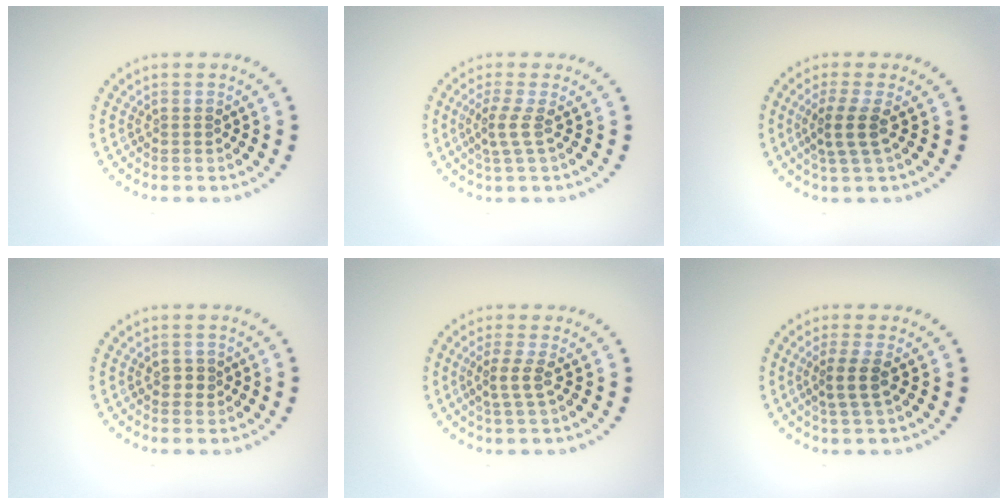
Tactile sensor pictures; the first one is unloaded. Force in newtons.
{"total": 2.0, "press": 1.3, "slide": 1.5}
{"total": 2.6, "press": 1.9, "slide": 1.7}
{"total": 1.2, "press": 1.1, "slide": 0.4}
{"total": 2.2, "press": 1.6, "slide": 1.5}
{"total": 2.5, "press": 2.0, "slide": 1.5}